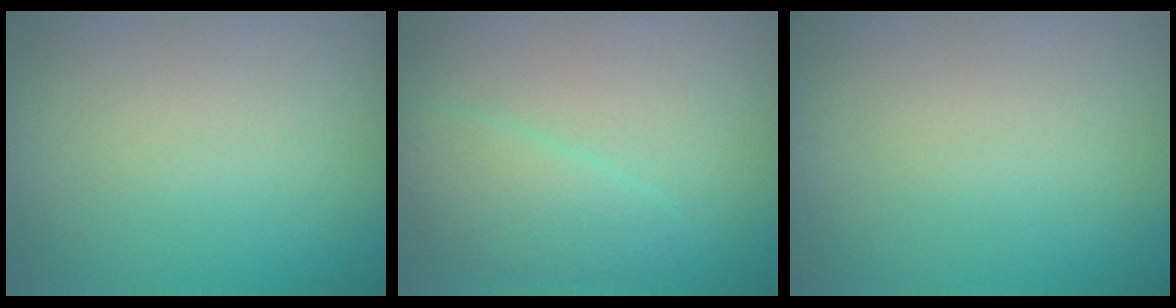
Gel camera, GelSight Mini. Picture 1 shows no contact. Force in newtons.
{"total": 2.7, "press": 2.7, "slide": 0.1}
{"total": 0.0}